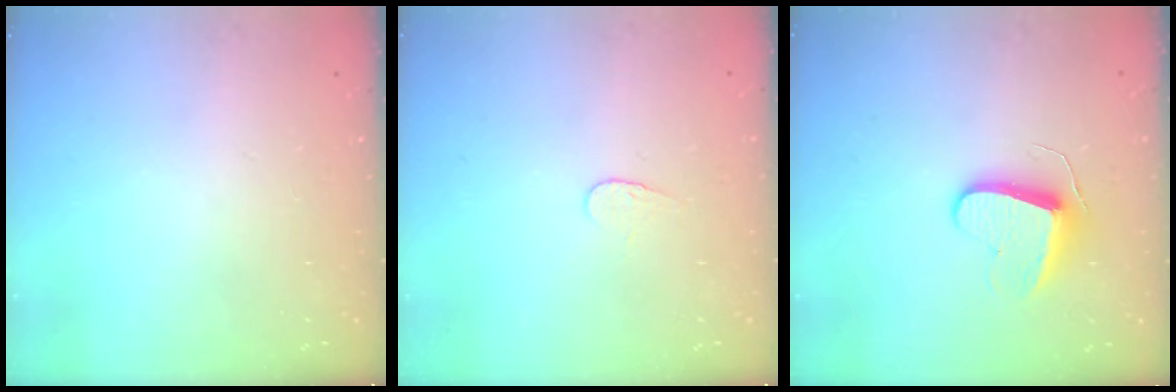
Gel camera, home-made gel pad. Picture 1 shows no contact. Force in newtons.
{"total": 4.3, "press": 4.3, "slide": 0.3}
{"total": 9.4, "press": 9.3, "slide": 0.9}